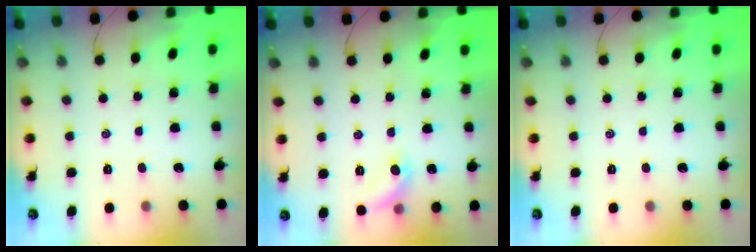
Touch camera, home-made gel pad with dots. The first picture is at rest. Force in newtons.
{"total": 7.4, "press": 7.3, "slide": 0.9}
{"total": 0.0}